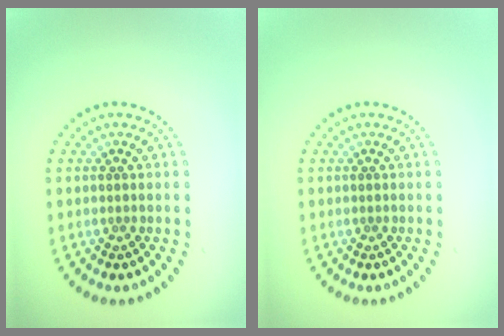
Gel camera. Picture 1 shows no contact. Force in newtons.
{"total": 0.0}